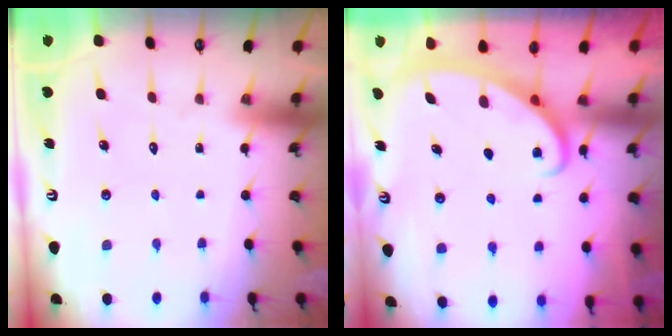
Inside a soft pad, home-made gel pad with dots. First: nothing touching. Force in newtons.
{"total": 2.7, "press": 2.7, "slide": 0.4}